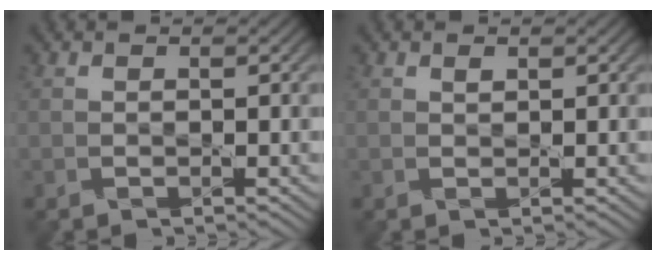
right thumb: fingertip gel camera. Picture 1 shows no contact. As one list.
[{"total": 0.6, "force": [0.5, 0.1, 0.2], "torque": [-0.005, -0.001, 0.012]}]